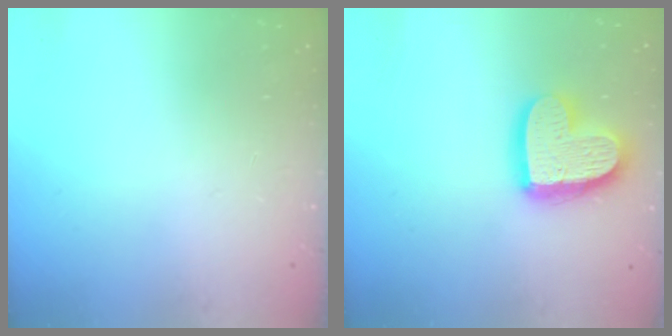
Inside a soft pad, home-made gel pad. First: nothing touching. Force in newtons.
{"total": 17.2, "press": 17.1, "slide": 1.4}